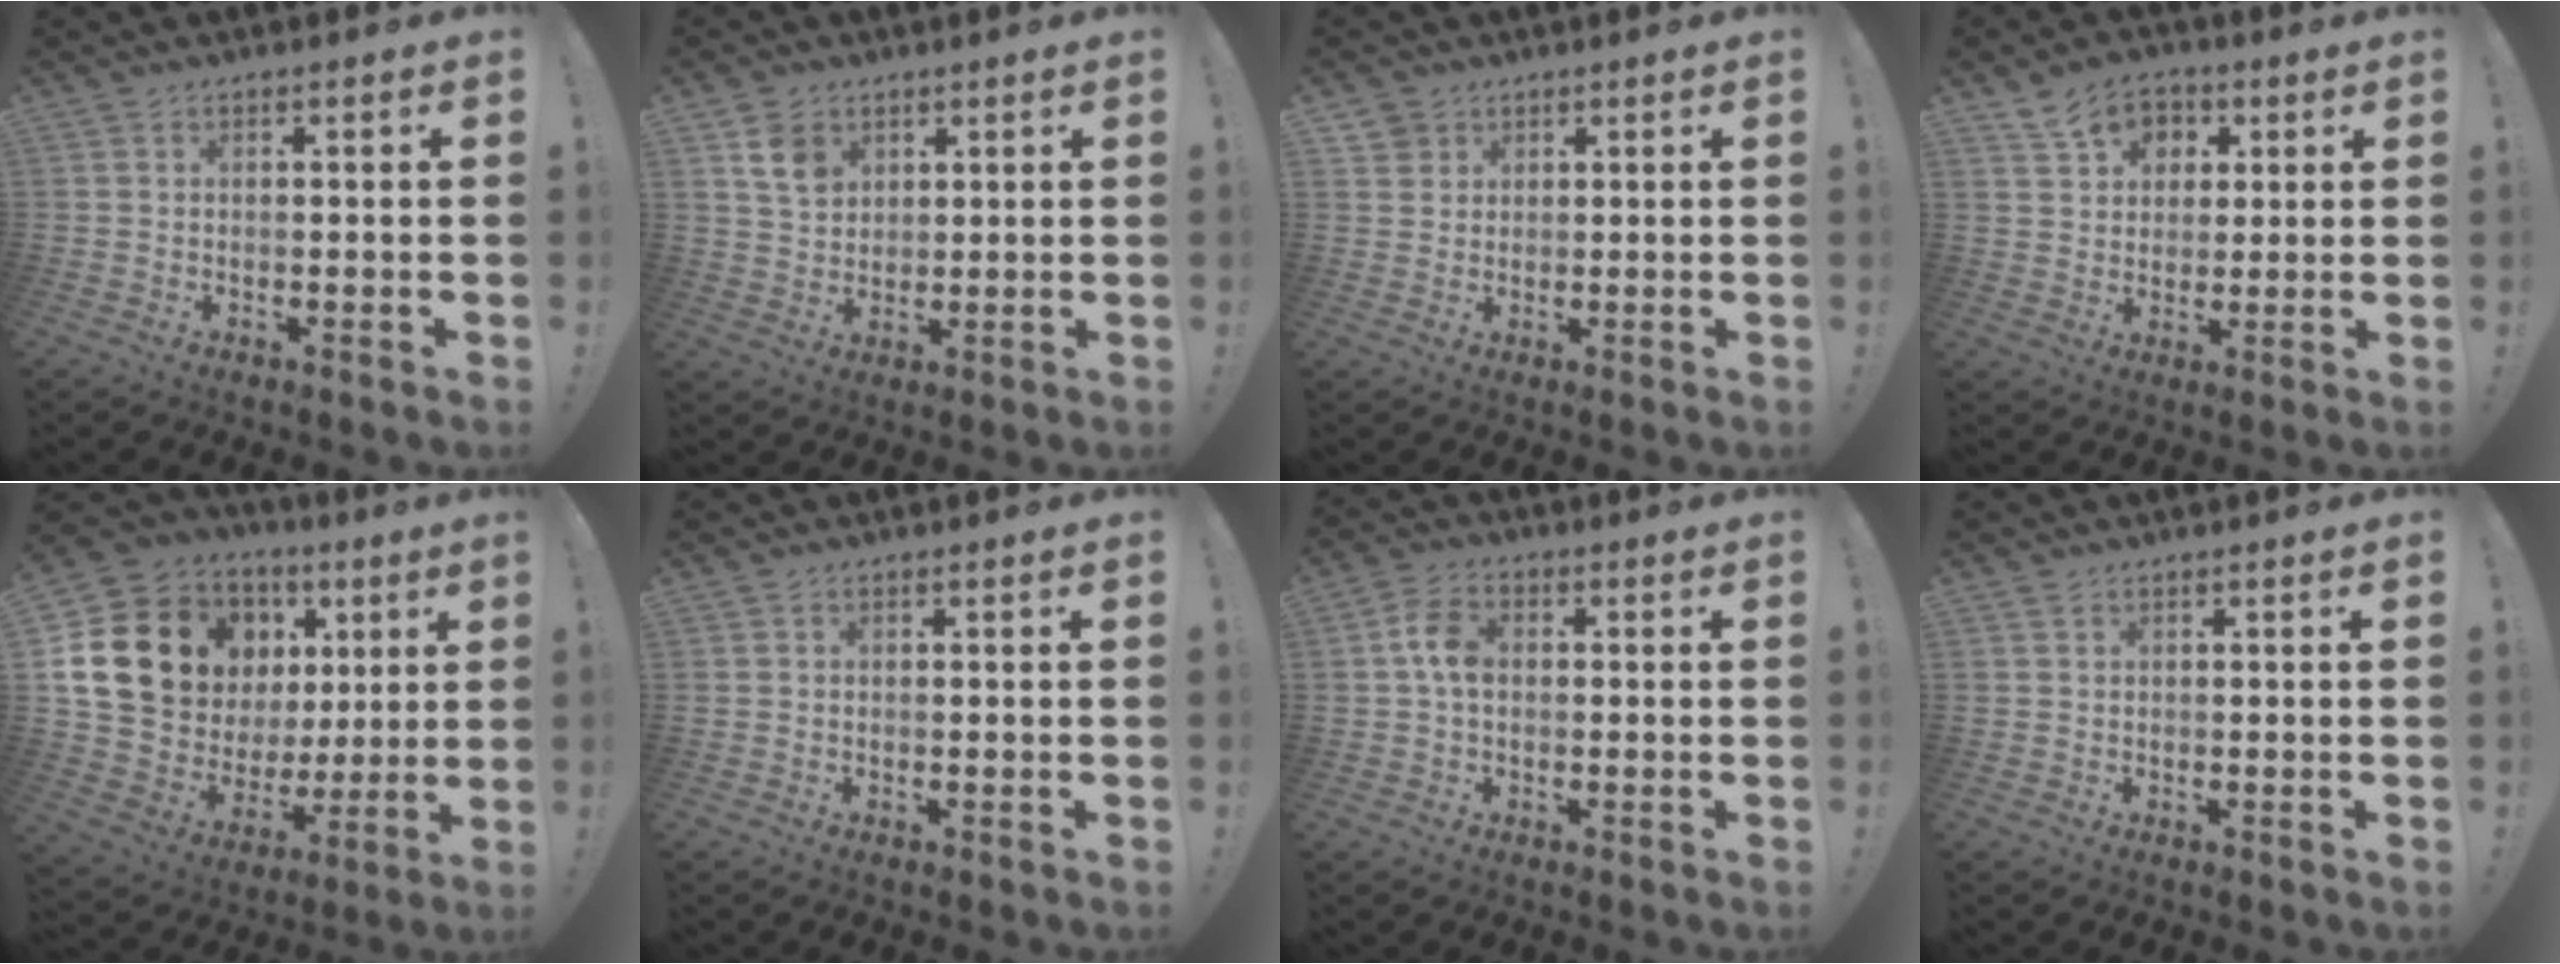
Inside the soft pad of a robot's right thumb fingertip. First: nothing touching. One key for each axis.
{"total": 7.6, "fx": 4.0, "fy": 5.7, "fz": 3.0, "tx": -0.034, "ty": -0.019, "tz": 0.077}
{"total": 3.6, "fx": 2.1, "fy": 2.9, "fz": 0.2, "tx": 0.000, "ty": -0.010, "tz": 0.038}
{"total": 9.9, "fx": 4.6, "fy": 7.8, "fz": 3.9, "tx": -0.053, "ty": -0.020, "tz": 0.091}
{"total": 20.3, "fx": 8.1, "fy": 15.2, "fz": 10.8, "tx": -0.185, "ty": -0.037, "tz": 0.190}
{"total": 0.0}
{"total": 7.2, "fx": 0.4, "fy": 4.9, "fz": 5.3, "tx": -0.100, "ty": 0.011, "tz": 0.009}
{"total": 0.7, "fx": 0.5, "fy": 0.5, "fz": 0.2, "tx": 0.004, "ty": -0.003, "tz": 0.009}